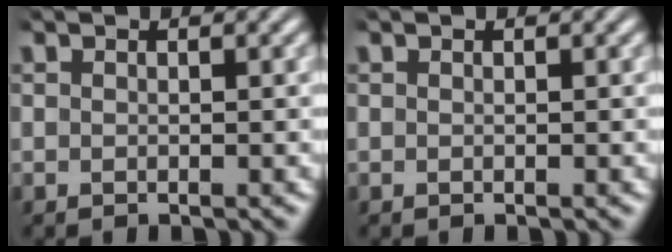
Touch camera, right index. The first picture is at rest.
{"total": 0.0}